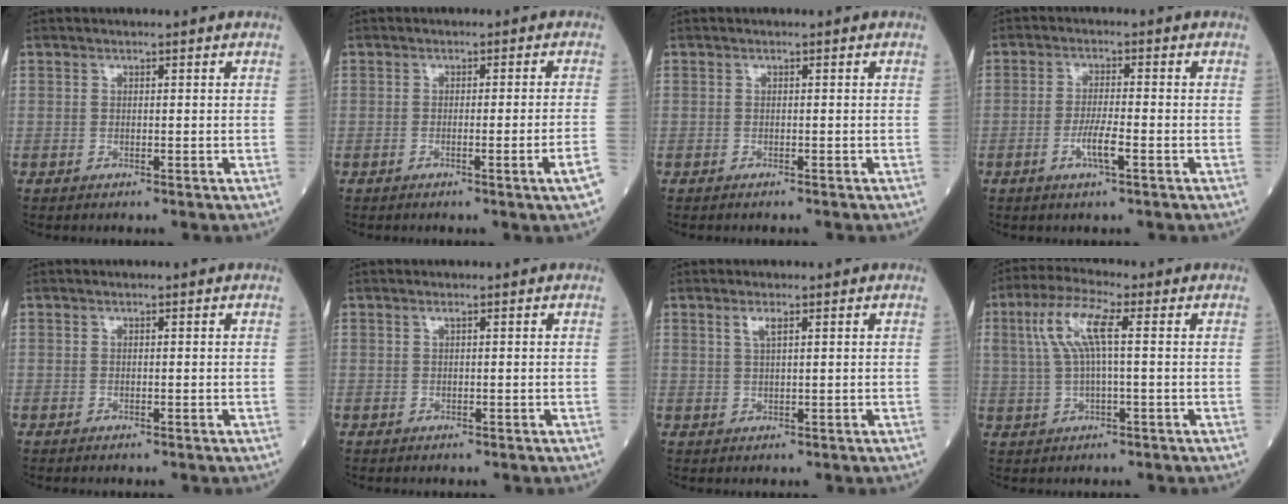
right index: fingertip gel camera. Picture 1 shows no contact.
{"total": 4.3, "force": [-2.2, -1.2, 3.6], "torque": [-0.049, -0.003, -0.033]}
{"total": 0.9, "force": [-0.8, 0.0, 0.4], "torque": [-0.005, 0.000, -0.011]}
{"total": 4.3, "force": [-1.7, 0.3, 3.9], "torque": [-0.076, -0.005, -0.034]}
{"total": 0.0}
{"total": 0.0}
{"total": 1.9, "force": [1.0, 0.2, 1.6], "torque": [-0.036, 0.001, 0.022]}
{"total": 7.6, "force": [1.8, 1.2, 7.3], "torque": [-0.161, 0.023, 0.035]}